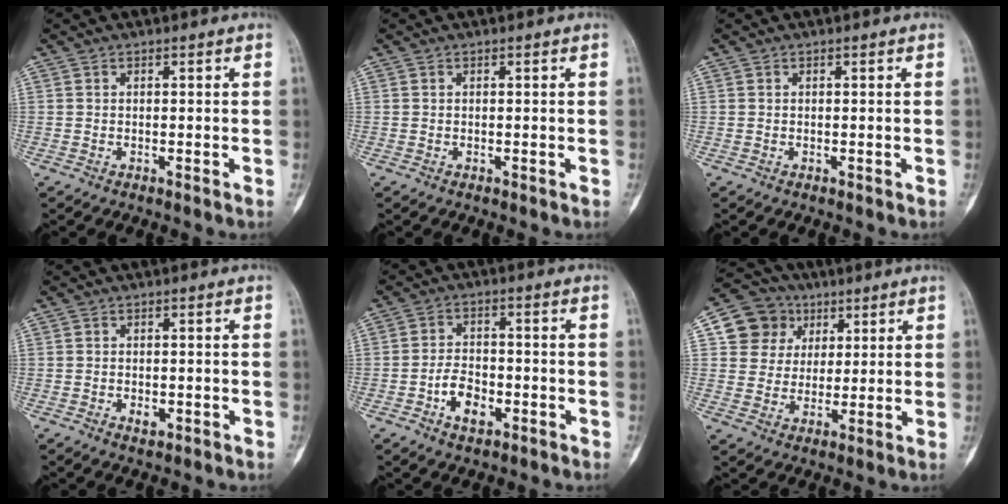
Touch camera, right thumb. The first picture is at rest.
{"total": 0.0}
{"total": 0.0}
{"total": 2.2, "force": [-0.9, 1.4, 1.3], "torque": [-0.011, 0.003, -0.010]}
{"total": 6.6, "force": [-2.8, 4.1, 4.3], "torque": [-0.054, 0.020, -0.050]}
{"total": 10.5, "force": [3.8, 9.6, 2.2], "torque": [0.004, 0.001, 0.065]}